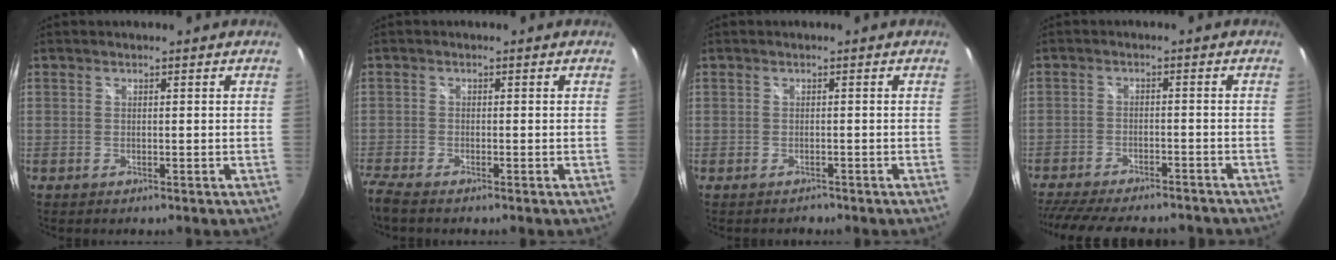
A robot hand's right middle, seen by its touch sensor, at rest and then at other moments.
{"total": 3.4, "force": [-3.0, 0.3, 1.5], "torque": [-0.049, -0.015, -0.061]}
{"total": 1.1, "force": [-0.9, 0.6, -0.3], "torque": [0.001, 0.004, -0.014]}
{"total": 18.2, "force": [-15.4, 5.1, 8.1], "torque": [-0.173, -0.025, -0.223]}